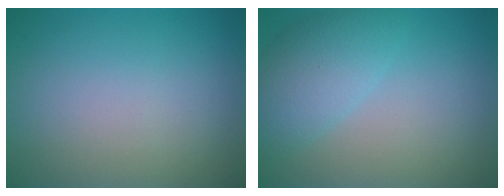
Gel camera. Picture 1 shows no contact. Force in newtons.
{"total": 4.4, "press": 4.4, "slide": 0.3}